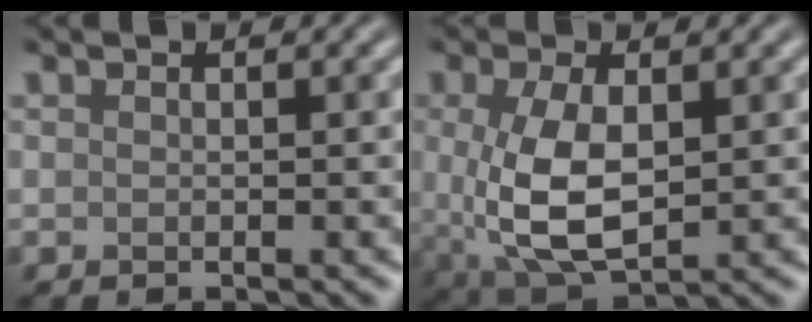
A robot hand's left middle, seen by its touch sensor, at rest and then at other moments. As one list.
[{"total": 6.9, "force": [0.1, 3.5, 6.0], "torque": [-0.143, -0.010, 0.009]}]